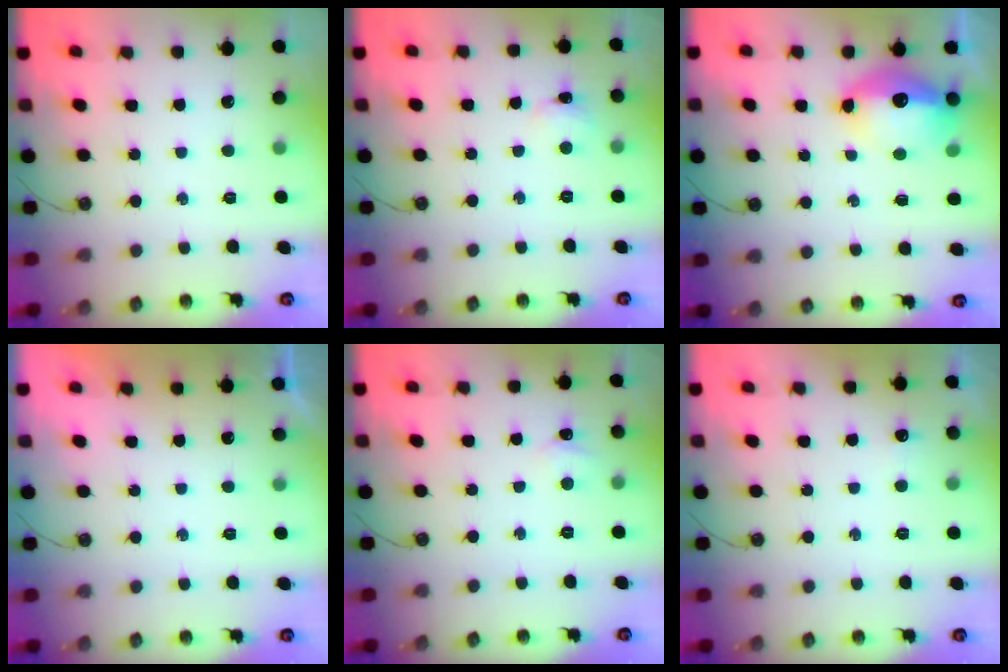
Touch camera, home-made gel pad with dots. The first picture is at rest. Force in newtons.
{"total": 2.0, "press": 1.9, "slide": 0.4}
{"total": 13.3, "press": 13.2, "slide": 1.3}
{"total": 0.0}
{"total": 2.8, "press": 2.8, "slide": 0.3}
{"total": 3.8, "press": 3.8, "slide": 0.6}